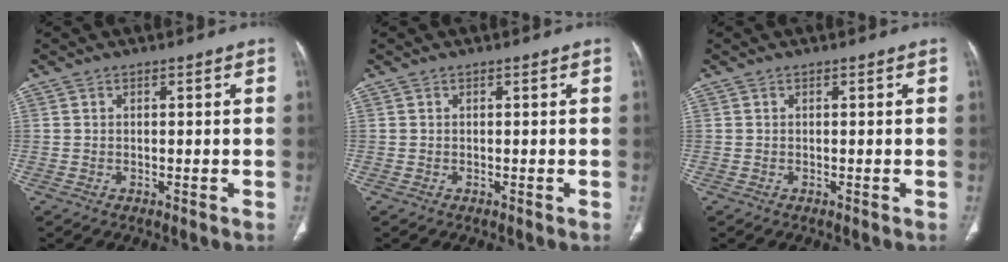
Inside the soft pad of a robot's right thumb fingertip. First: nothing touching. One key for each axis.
{"total": 0.0}
{"total": 0.0}